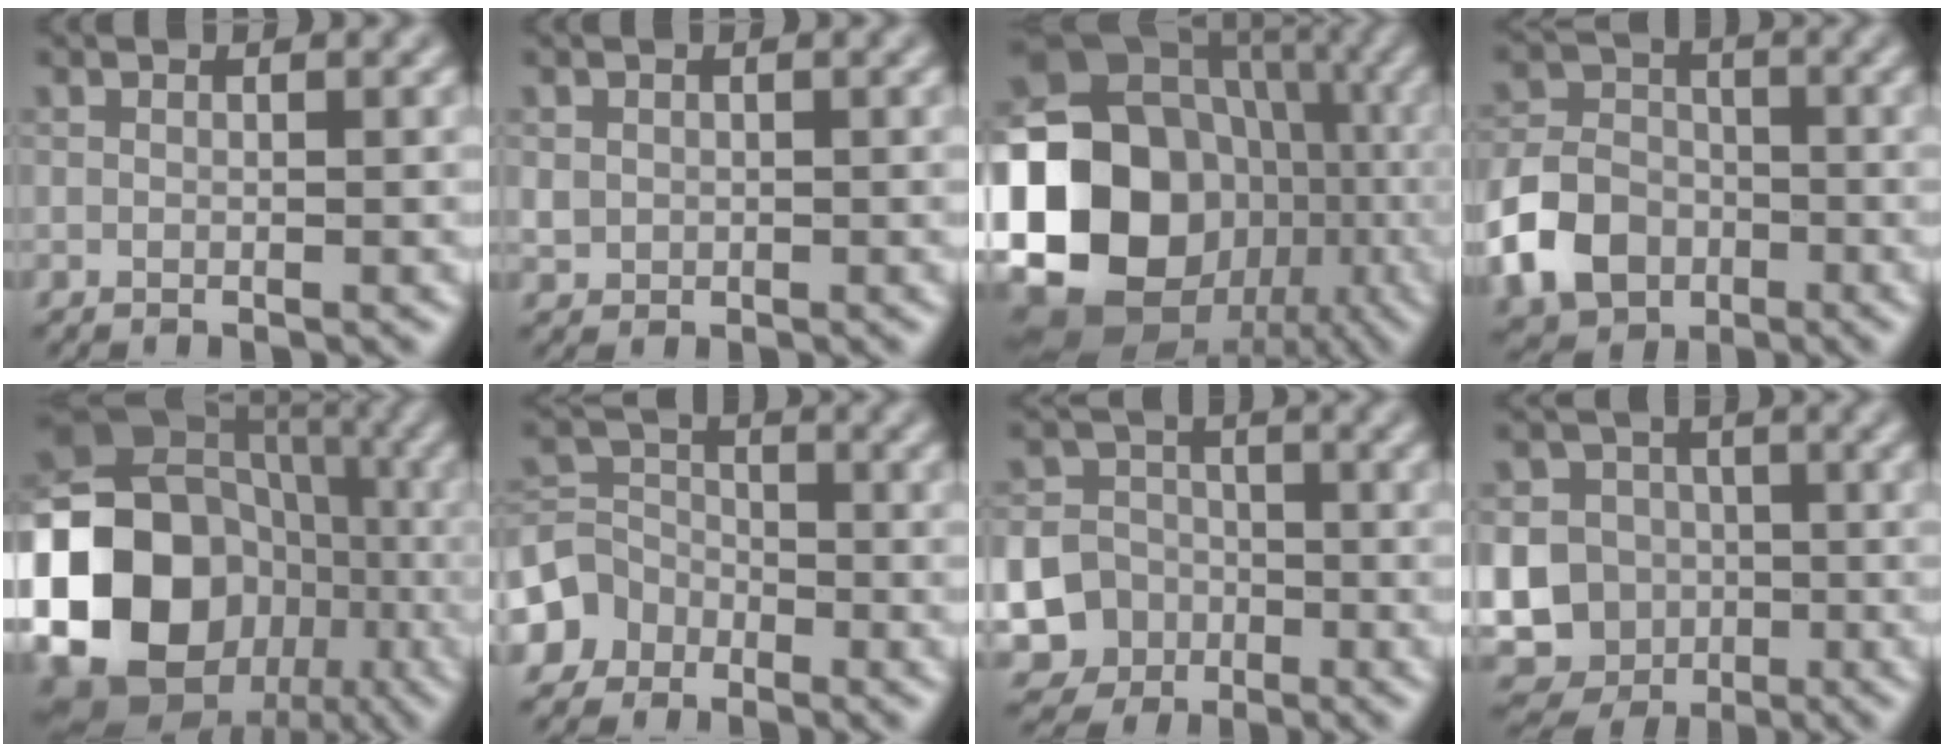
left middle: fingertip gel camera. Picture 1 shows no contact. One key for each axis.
{"total": 1.0, "fx": 0.1, "fy": 1.0, "fz": 0.3, "tx": -0.001, "ty": -0.004, "tz": 0.004}
{"total": 21.5, "fx": -4.1, "fy": 18.6, "fz": 9.9, "tx": -0.186, "ty": -0.017, "tz": -0.093}
{"total": 6.7, "fx": -2.6, "fy": 5.1, "fz": 3.4, "tx": -0.071, "ty": 0.000, "tz": -0.061}
{"total": 23.1, "fx": -6.6, "fy": 19.7, "fz": 10.2, "tx": -0.219, "ty": -0.039, "tz": -0.136}
{"total": 4.2, "fx": -2.4, "fy": 3.3, "fz": 0.6, "tx": 0.009, "ty": 0.013, "tz": -0.061}
{"total": 13.1, "fx": -5.2, "fy": 11.8, "fz": 2.2, "tx": -0.075, "ty": -0.030, "tz": -0.111}
{"total": 15.0, "fx": -2.6, "fy": 14.0, "fz": 4.7, "tx": -0.120, "ty": 0.000, "tz": -0.076}